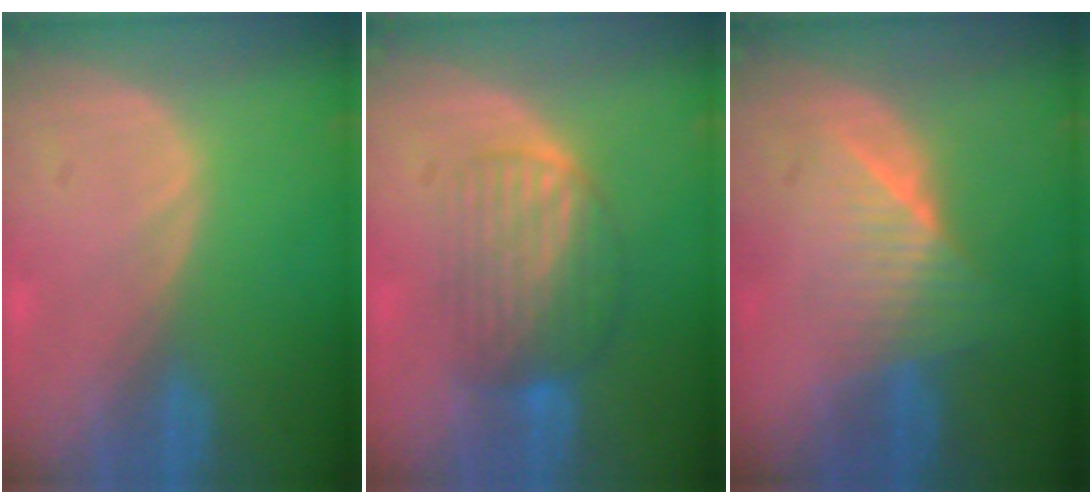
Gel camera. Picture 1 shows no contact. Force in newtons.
{"total": 6.7, "press": 6.4, "slide": 1.8}
{"total": 6.2, "press": 5.8, "slide": 2.1}